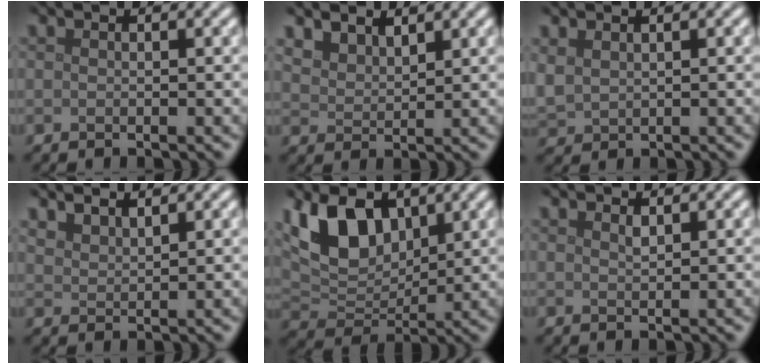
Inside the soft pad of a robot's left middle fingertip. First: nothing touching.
{"total": 2.8, "force": [2.2, 1.2, 1.1], "torque": [-0.032, -0.007, 0.052]}
{"total": 1.6, "force": [0.9, 1.1, 0.7], "torque": [-0.024, 0.000, 0.026]}
{"total": 1.6, "force": [1.5, 0.3, 0.5], "torque": [-0.012, 0.001, 0.030]}
{"total": 7.4, "force": [3.4, 4.5, 4.8], "torque": [-0.103, -0.003, 0.060]}
{"total": 0.7, "force": [0.5, 0.2, 0.4], "torque": [-0.009, -0.002, 0.011]}